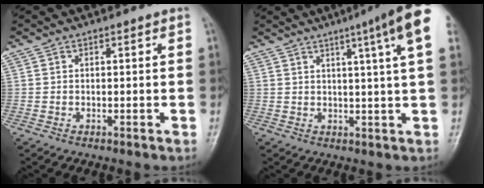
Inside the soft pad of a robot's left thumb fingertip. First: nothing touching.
{"total": 12.3, "force": [5.9, 0.2, 10.8], "torque": [-0.148, -0.006, 0.063]}